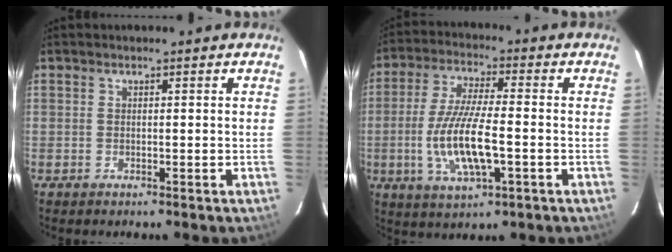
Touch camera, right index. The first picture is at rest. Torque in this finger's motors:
{"motor_torque": [1.24, -0.90, 0.68, 0.21]}